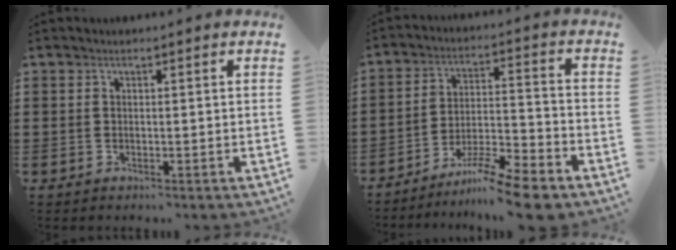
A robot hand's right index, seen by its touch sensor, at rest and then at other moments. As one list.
[{"total": 9.4, "force": [-8.0, 0.5, 4.8], "torque": [-0.083, 0.015, -0.154]}]